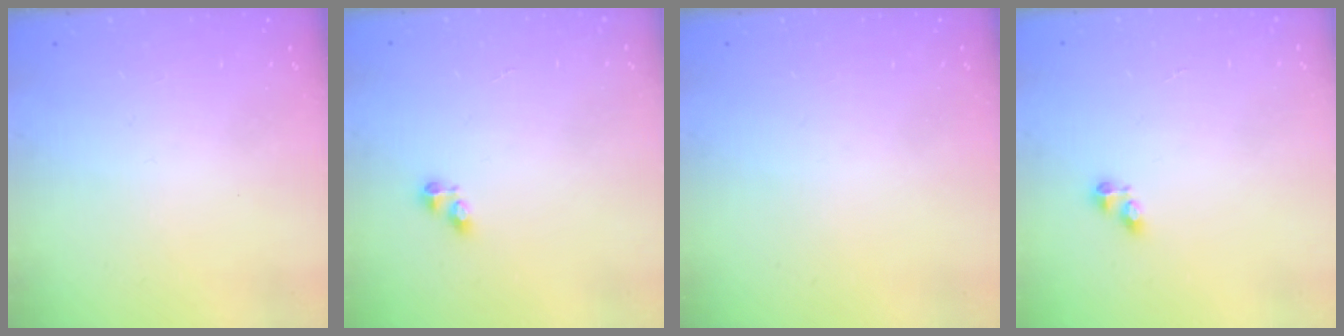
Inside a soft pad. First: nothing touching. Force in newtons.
{"total": 2.8, "press": 2.8, "slide": 0.4}
{"total": 0.0}
{"total": 2.8, "press": 2.8, "slide": 0.4}